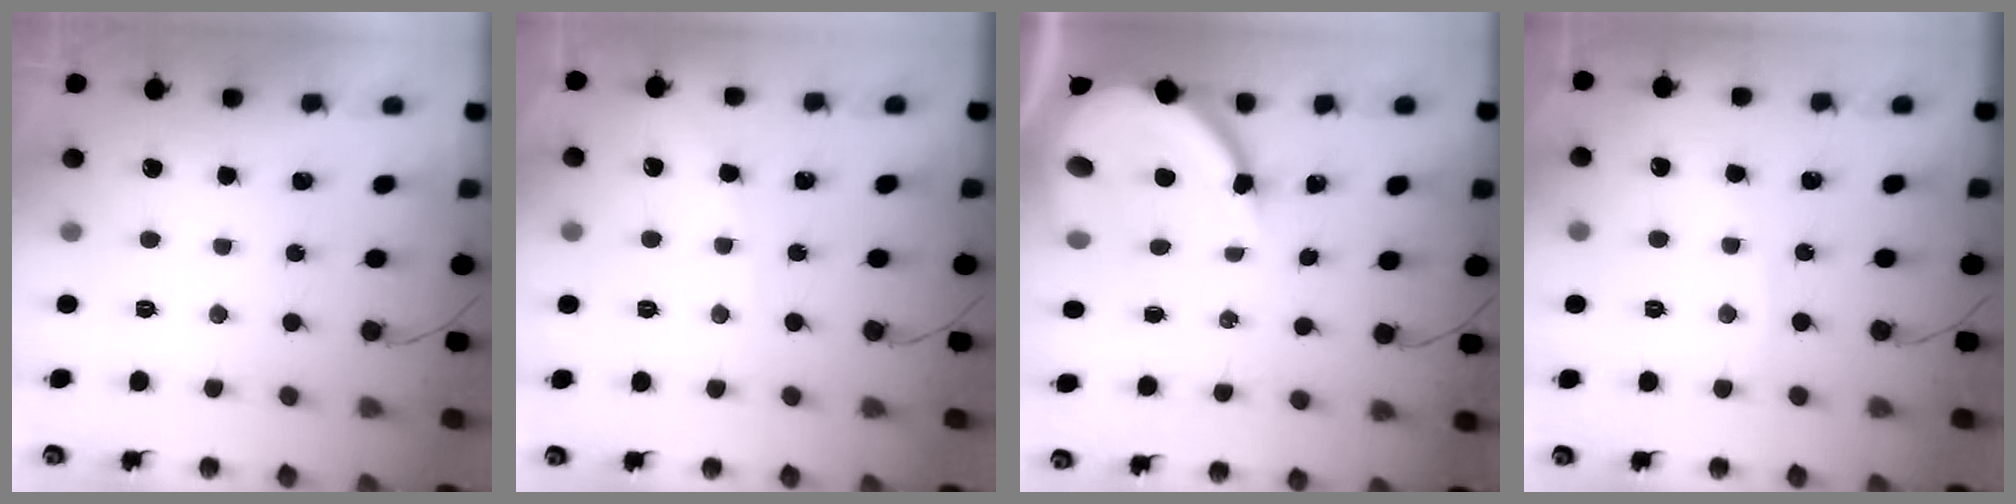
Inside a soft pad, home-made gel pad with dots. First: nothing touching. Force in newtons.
{"total": 2.1, "press": 2.1, "slide": 0.3}
{"total": 13.2, "press": 13.2, "slide": 1.4}
{"total": 2.2, "press": 2.2, "slide": 0.3}